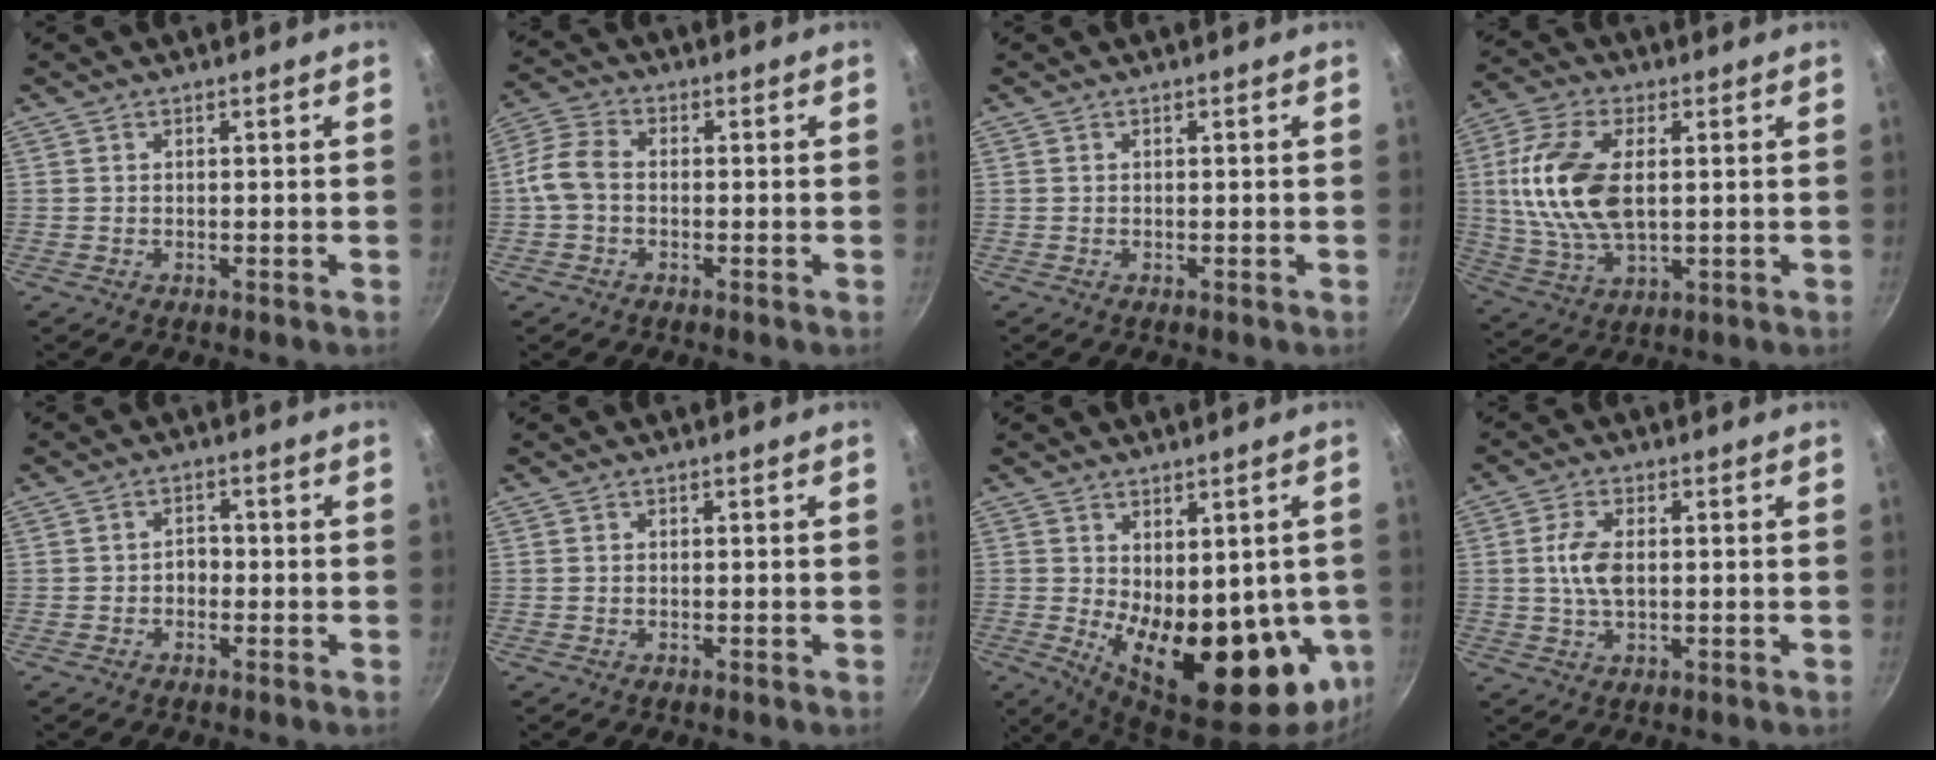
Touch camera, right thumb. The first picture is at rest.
{"total": 6.4, "force": [-0.6, 4.4, 4.6], "torque": [-0.096, 0.019, -0.022]}
{"total": 0.0}
{"total": 16.0, "force": [1.9, 8.4, 13.5], "torque": [-0.284, -0.004, 0.040]}
{"total": 2.3, "force": [-0.8, 1.8, 1.3], "torque": [-0.004, 0.010, -0.020]}
{"total": 0.0}
{"total": 23.5, "force": [-5.4, 11.1, 20.0], "torque": [-0.230, -0.030, -0.045]}
{"total": 5.7, "force": [0.4, 2.9, 4.9], "torque": [-0.106, 0.001, 0.007]}